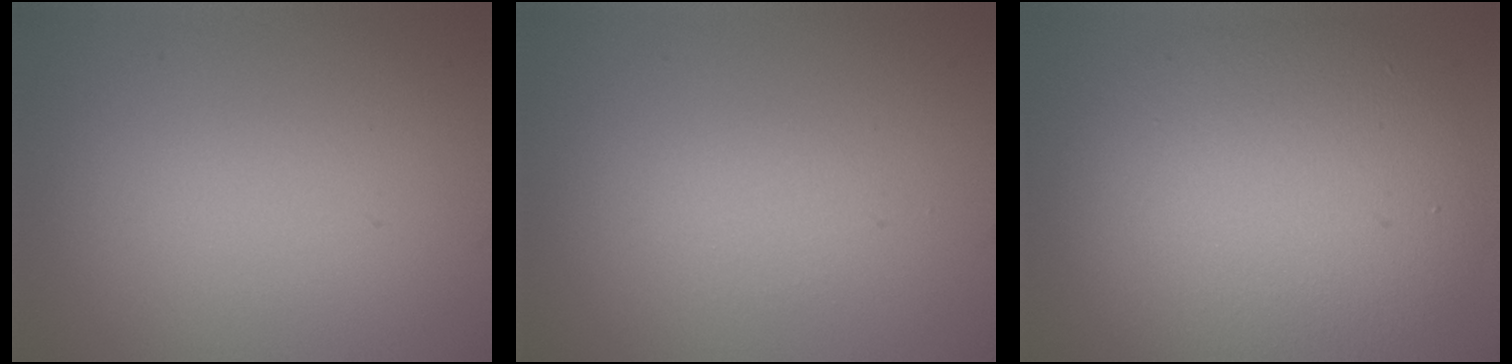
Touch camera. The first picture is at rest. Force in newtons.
{"total": 0.8, "press": 0.8, "slide": 0.0}
{"total": 9.6, "press": 9.6, "slide": 0.5}